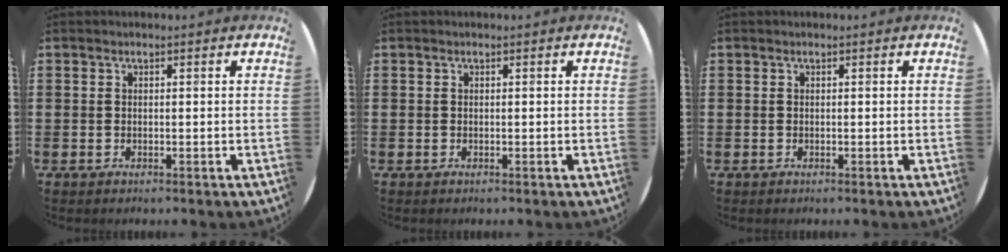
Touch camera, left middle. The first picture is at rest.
{"total": 0.0}
{"total": 0.0}